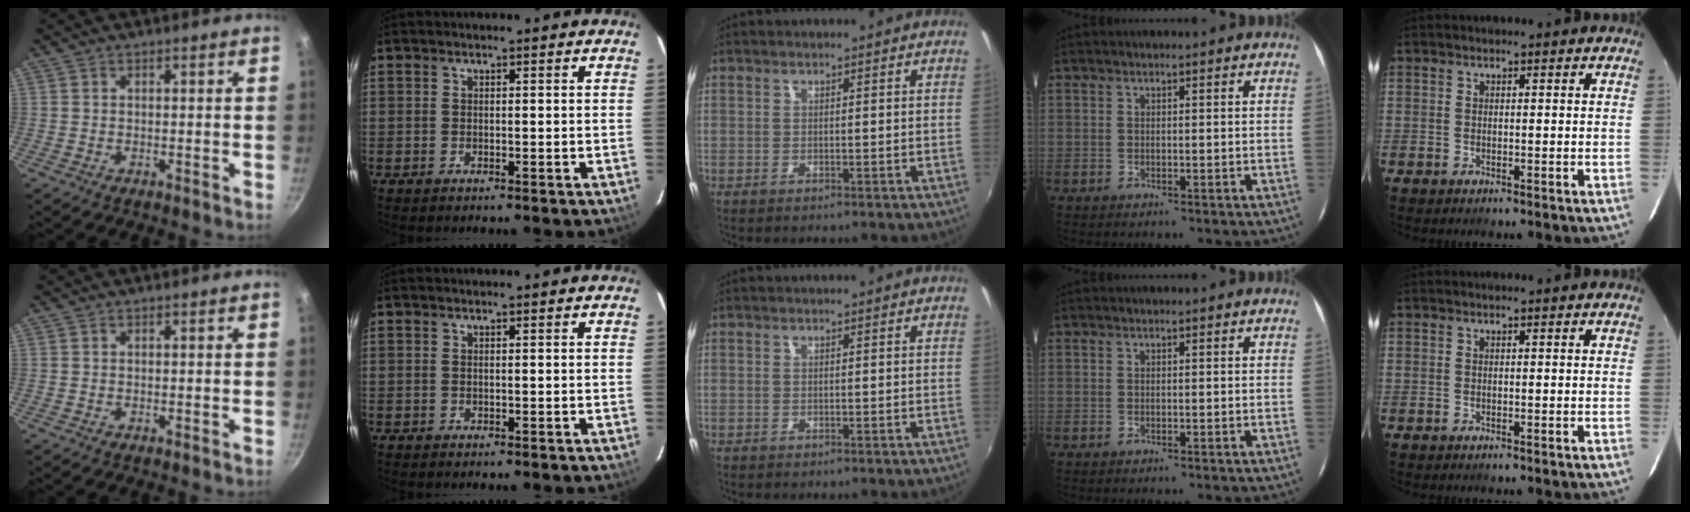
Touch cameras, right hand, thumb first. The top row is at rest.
{}